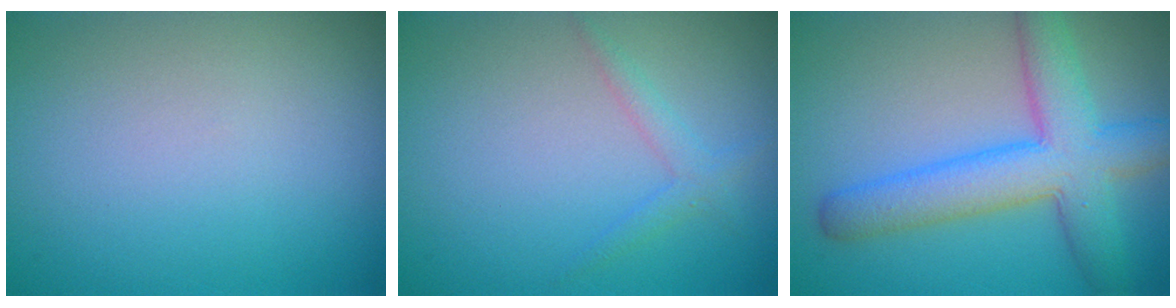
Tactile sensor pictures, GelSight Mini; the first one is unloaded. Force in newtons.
{"total": 1.4, "press": 1.4, "slide": 0.1}
{"total": 7.0, "press": 7.0, "slide": 0.2}